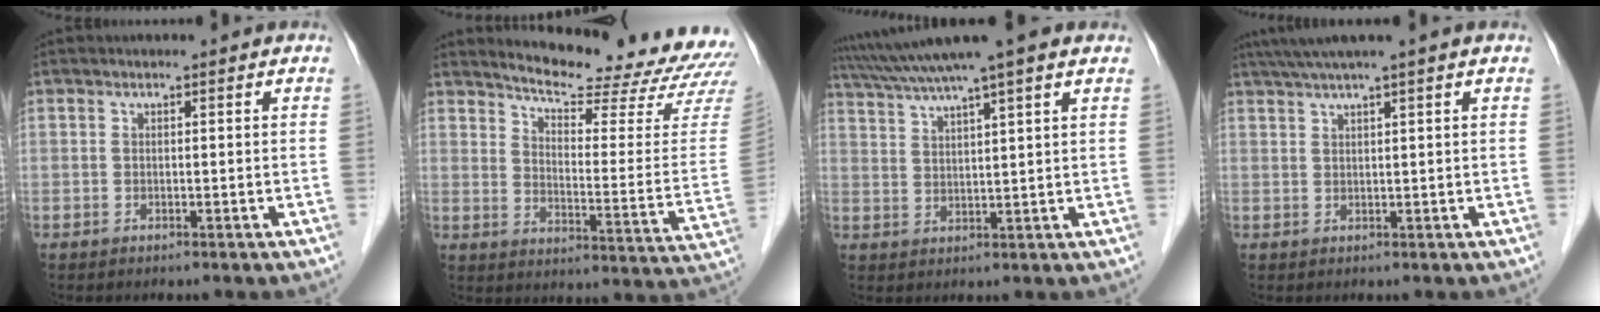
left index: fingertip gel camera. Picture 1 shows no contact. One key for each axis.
{"total": 21.6, "fx": 20.6, "fy": 1.6, "fz": 6.2, "tx": -0.089, "ty": -0.109, "tz": 0.249}
{"total": 11.4, "fx": 9.1, "fy": -0.5, "fz": 6.9, "tx": -0.126, "ty": 0.037, "tz": 0.137}
{"total": 5.1, "fx": 3.8, "fy": -1.2, "fz": 3.2, "tx": -0.058, "ty": 0.026, "tz": 0.070}